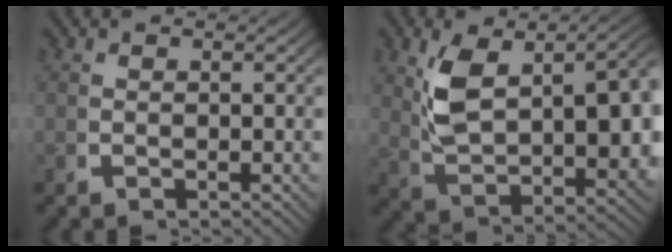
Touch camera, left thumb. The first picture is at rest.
{"total": 11.1, "force": [1.1, 6.2, 9.1], "torque": [-0.186, -0.030, 0.043]}